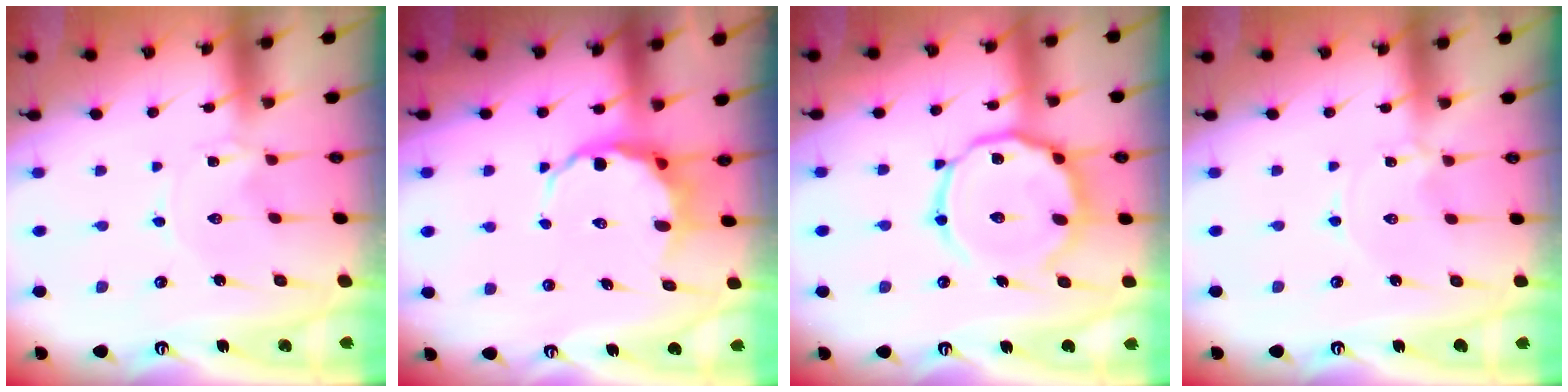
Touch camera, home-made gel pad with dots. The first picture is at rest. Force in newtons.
{"total": 6.4, "press": 6.2, "slide": 1.7}
{"total": 14.7, "press": 14.7, "slide": 1.1}
{"total": 0.0}